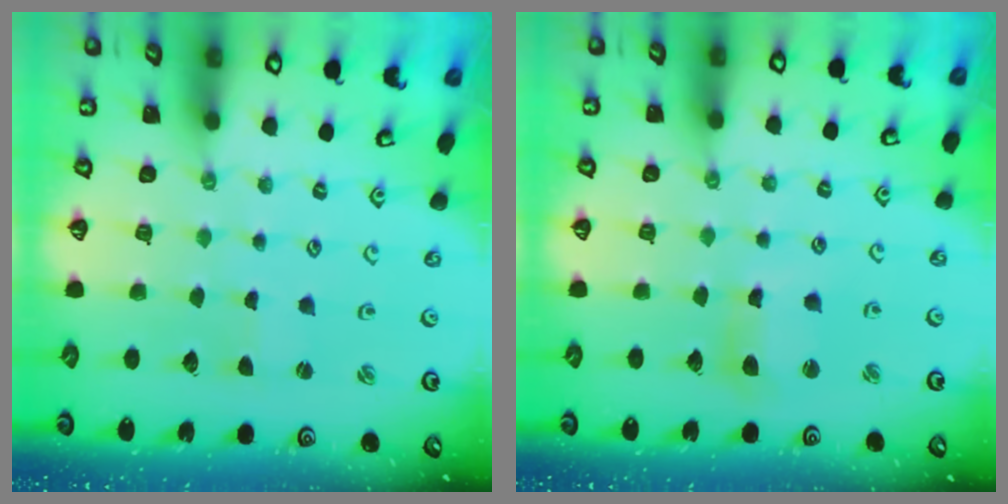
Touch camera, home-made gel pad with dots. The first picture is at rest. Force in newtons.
{"total": 6.5, "press": 6.4, "slide": 0.9}